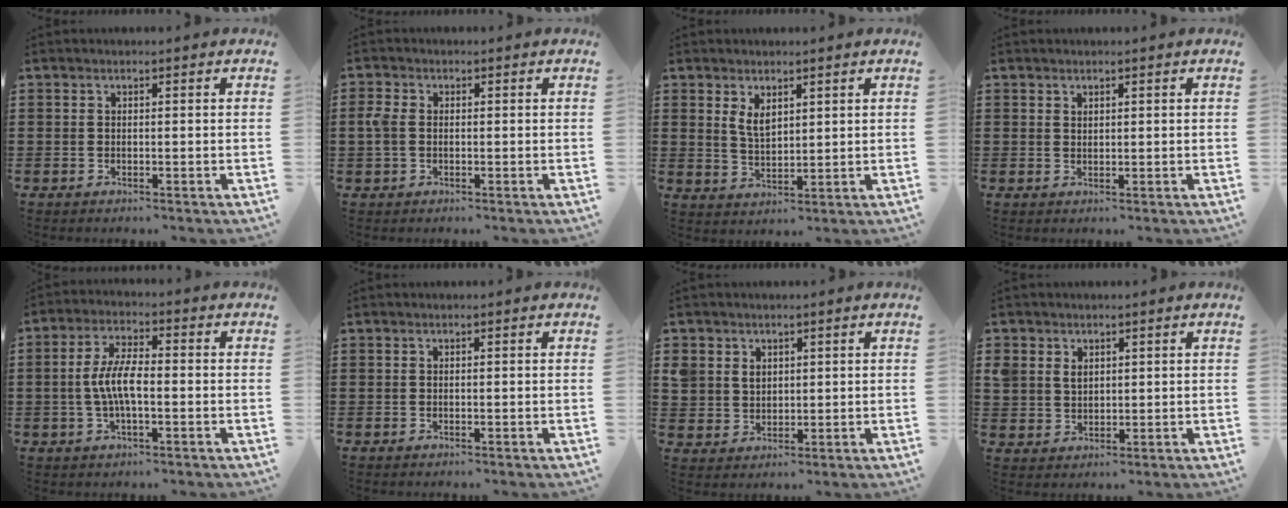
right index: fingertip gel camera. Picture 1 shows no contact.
{"total": 2.8, "force": [0.0, 1.9, 2.0], "torque": [-0.058, 0.002, -0.007]}
{"total": 3.4, "force": [1.9, 1.7, 2.1], "torque": [-0.038, 0.001, 0.034]}
{"total": 1.0, "force": [0.9, 0.4, 0.1], "torque": [-0.003, 0.002, 0.017]}
{"total": 6.4, "force": [-0.9, 2.2, 5.9], "torque": [-0.132, -0.003, -0.023]}
{"total": 0.0}
{"total": 3.8, "force": [1.9, 3.2, 0.7], "torque": [-0.028, 0.015, 0.035]}
{"total": 3.1, "force": [1.5, 2.5, 1.0], "torque": [-0.029, 0.011, 0.027]}